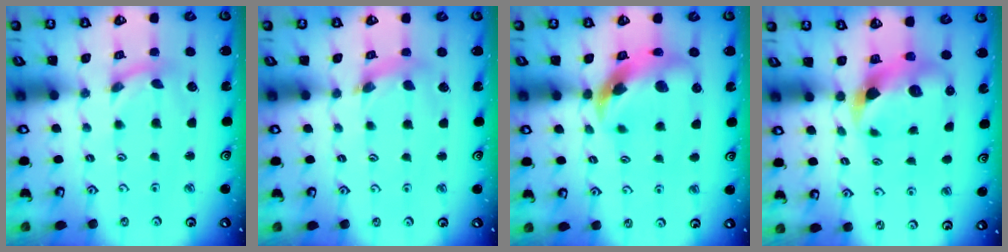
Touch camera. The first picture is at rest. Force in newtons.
{"total": 3.9, "press": 3.9, "slide": 0.4}
{"total": 11.6, "press": 11.5, "slide": 1.7}
{"total": 8.3, "press": 8.2, "slide": 1.1}